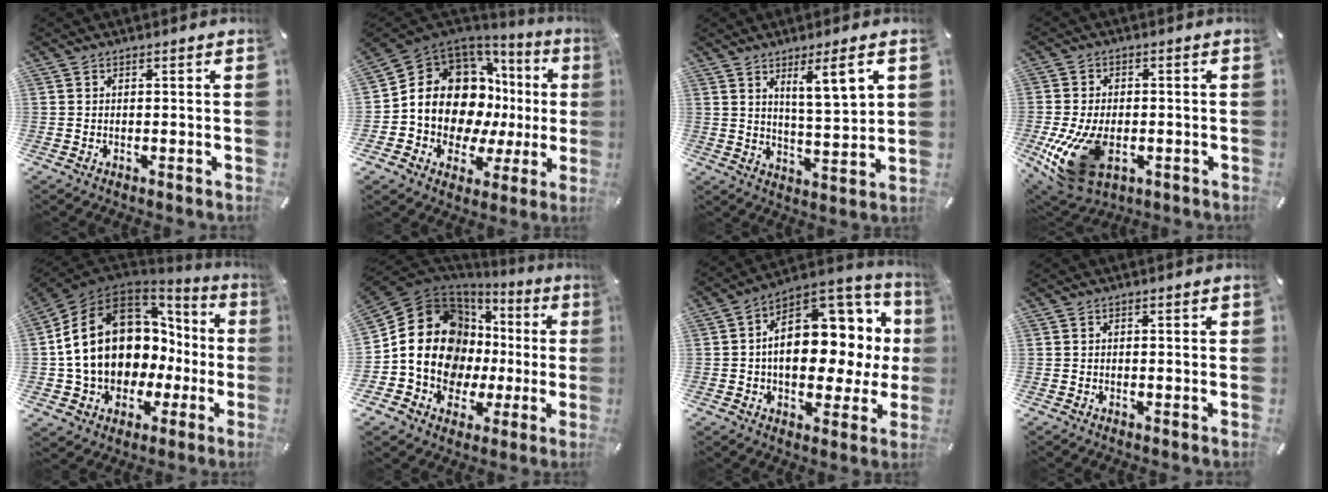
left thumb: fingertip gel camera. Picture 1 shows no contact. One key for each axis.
{"total": 15.0, "fx": 3.1, "fy": 12.0, "fz": 8.5, "tx": -0.146, "ty": -0.051, "tz": 0.066}
{"total": 8.7, "fx": 5.2, "fy": 1.3, "fz": 6.9, "tx": -0.113, "ty": -0.028, "tz": 0.083}
{"total": 14.2, "fx": -4.2, "fy": 9.0, "fz": 10.2, "tx": -0.206, "ty": 0.004, "tz": -0.066}
{"total": 19.1, "fx": 2.4, "fy": 14.8, "fz": 11.9, "tx": -0.237, "ty": -0.021, "tz": 0.054}
{"total": 17.7, "fx": 1.6, "fy": 14.8, "fz": 9.7, "tx": -0.189, "ty": -0.022, "tz": 0.032}
{"total": 17.3, "fx": 2.6, "fy": 11.6, "fz": 12.6, "tx": -0.157, "ty": -0.030, "tz": 0.048}
{"total": 0.9, "fx": 0.2, "fy": 0.3, "fz": 0.8, "tx": -0.016, "ty": 0.002, "tz": 0.002}